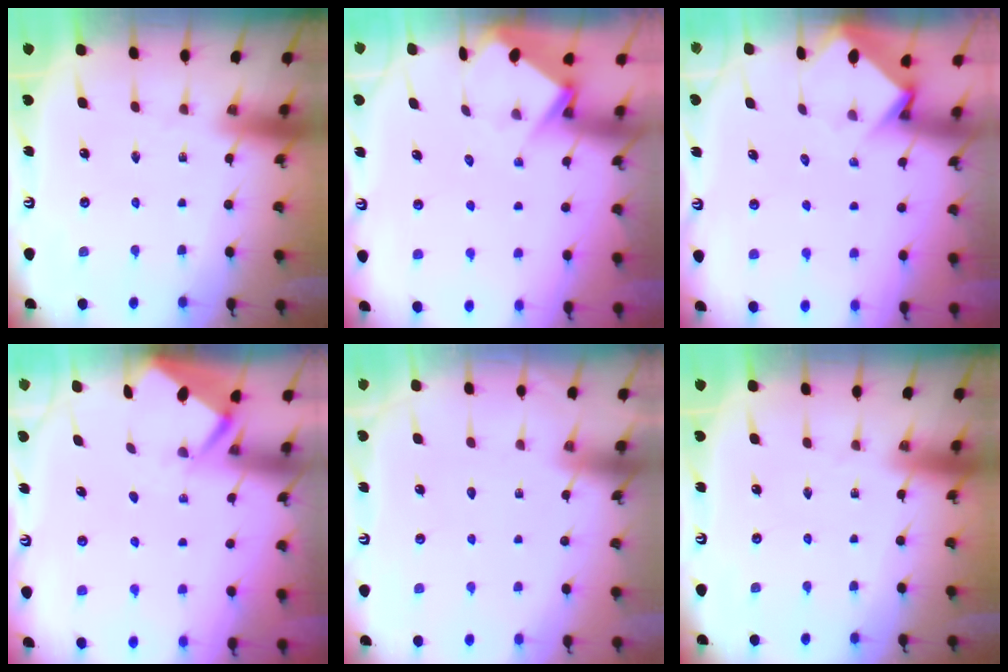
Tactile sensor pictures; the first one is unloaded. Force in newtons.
{"total": 5.1, "press": 5.1, "slide": 0.5}
{"total": 3.5, "press": 3.5, "slide": 0.3}
{"total": 2.6, "press": 2.6, "slide": 0.4}
{"total": 1.0, "press": 1.0, "slide": 0.0}
{"total": 0.0}